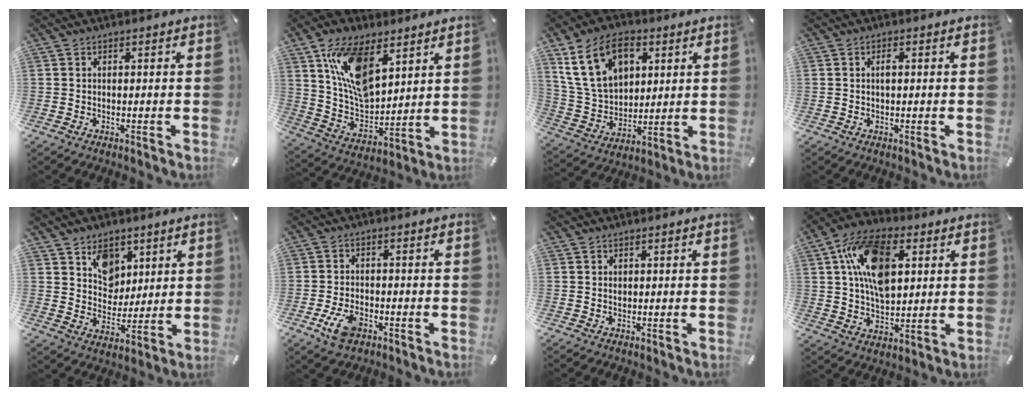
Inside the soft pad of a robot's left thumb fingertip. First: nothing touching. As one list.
[{"total": 15.8, "force": [8.4, 8.6, 10.2], "torque": [-0.217, -0.028, 0.155]}, {"total": 15.8, "force": [7.0, 10.9, 8.9], "torque": [-0.193, -0.010, 0.133]}, {"total": 1.5, "force": [0.2, 0.5, 1.4], "torque": [-0.028, 0.003, 0.002]}, {"total": 9.1, "force": [4.8, 7.3, 2.5], "torque": [-0.040, -0.020, 0.090]}, {"total": 6.4, "force": [-3.0, 3.8, 4.2], "torque": [-0.097, 0.008, -0.058]}, {"total": 0.7, "force": [0.2, 0.5, 0.3], "torque": [-0.008, 0.000, 0.005]}, {"total": 16.6, "force": [5.1, 10.2, 12.1], "torque": [-0.230, 0.006, 0.088]}]